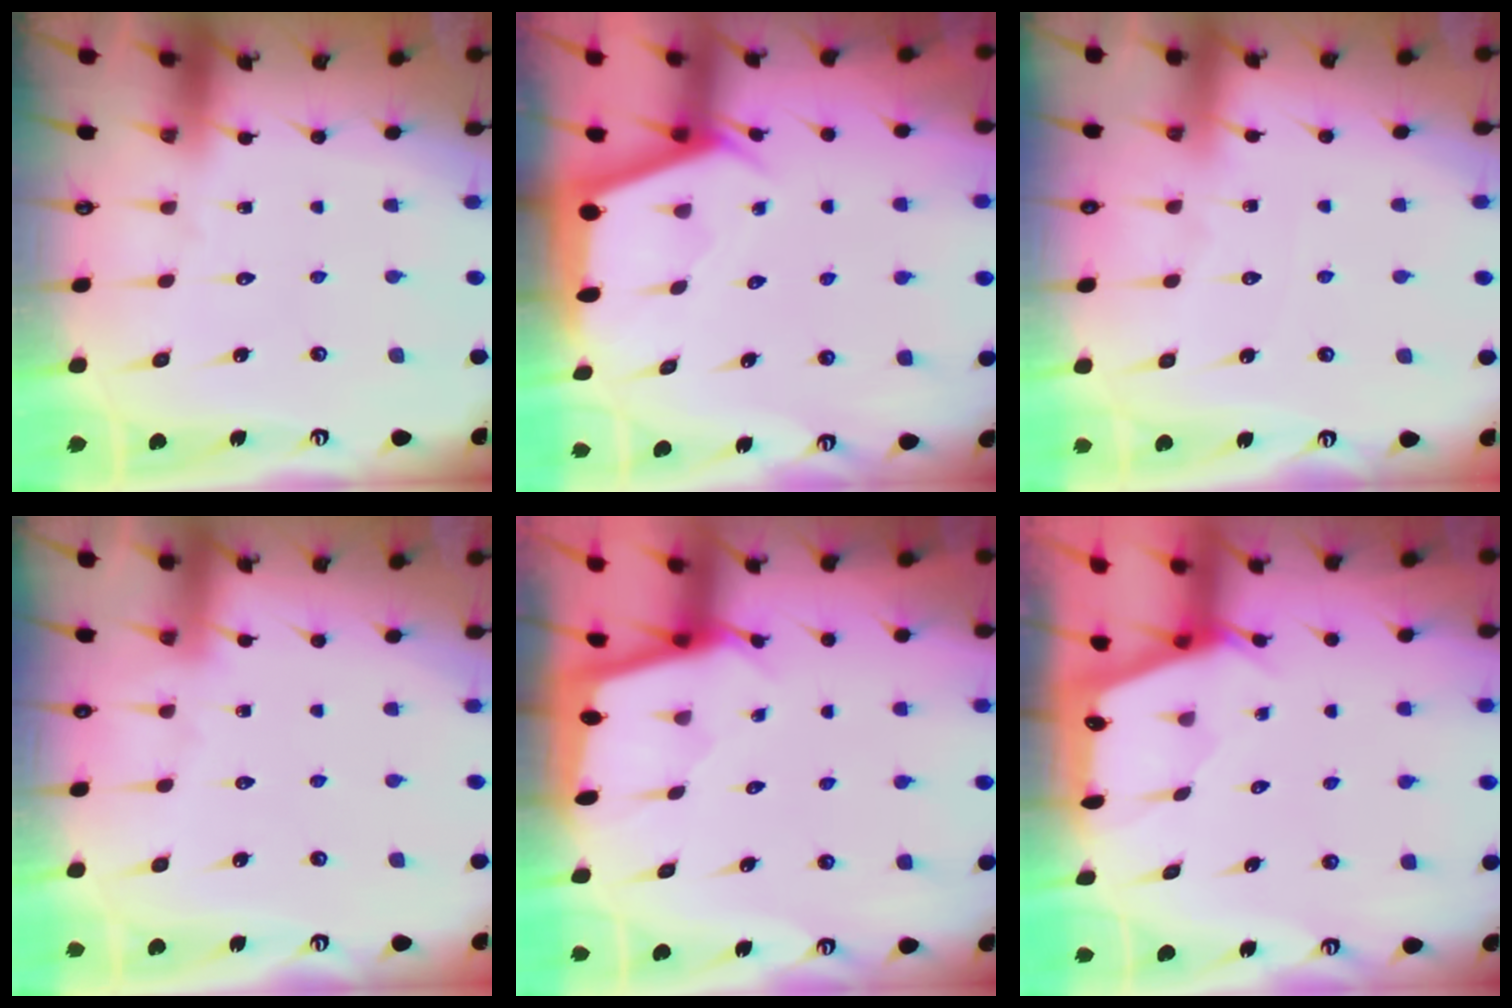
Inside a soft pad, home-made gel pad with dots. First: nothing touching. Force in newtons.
{"total": 2.2, "press": 2.2, "slide": 0.3}
{"total": 3.6, "press": 3.6, "slide": 0.6}
{"total": 1.9, "press": 1.9, "slide": 0.4}
{"total": 1.8, "press": 1.8, "slide": 0.3}
{"total": 2.3, "press": 2.2, "slide": 0.3}